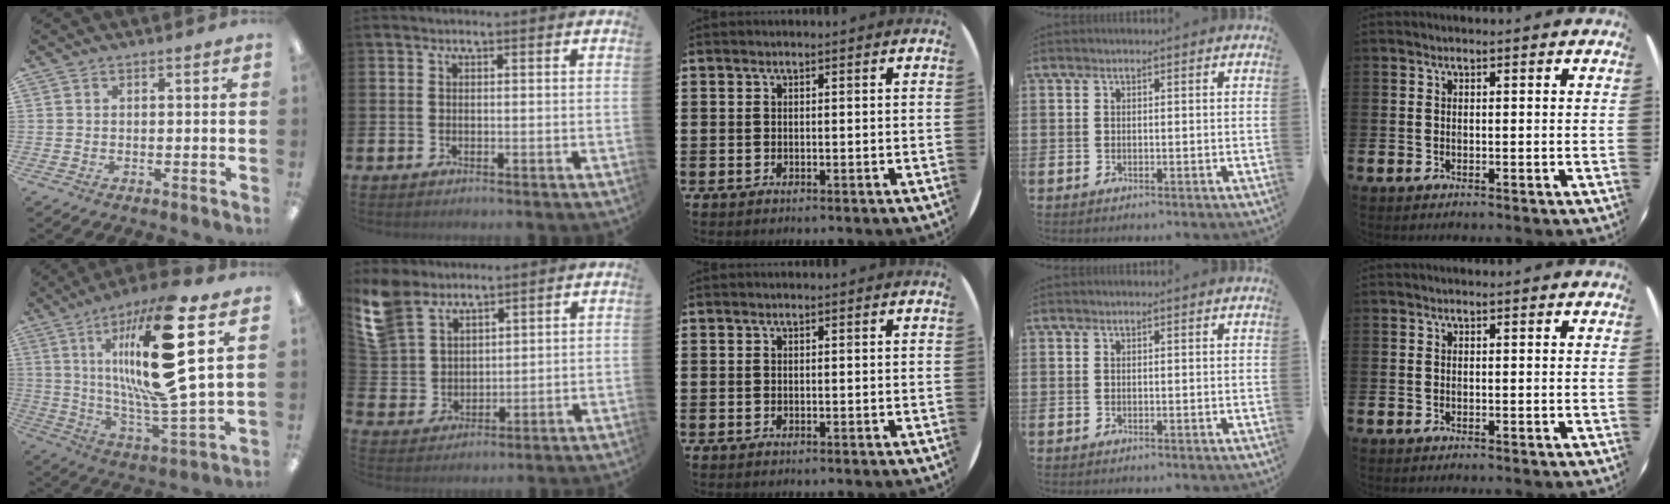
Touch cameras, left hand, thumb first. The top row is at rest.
{"thumb": {"total": 25.3, "force": [8.9, 5.9, 22.9], "torque": [-0.416, -0.042, 0.129]}, "index": {"total": 8.3, "force": [7.0, 4.0, 1.9], "torque": [-0.069, -0.023, 0.134]}}